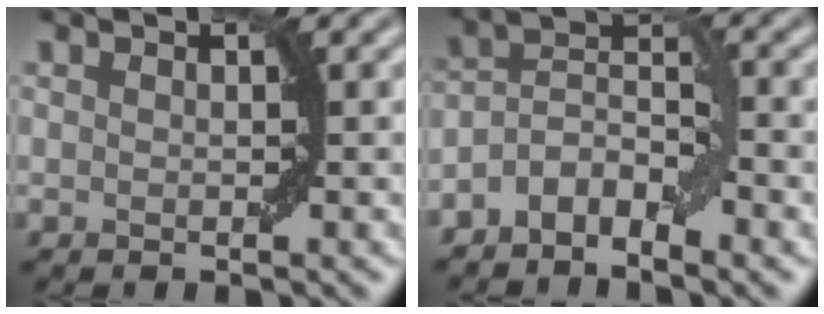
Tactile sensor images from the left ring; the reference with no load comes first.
{"total": 4.0, "force": [-2.4, 1.8, 2.6], "torque": [-0.048, 0.014, -0.050]}